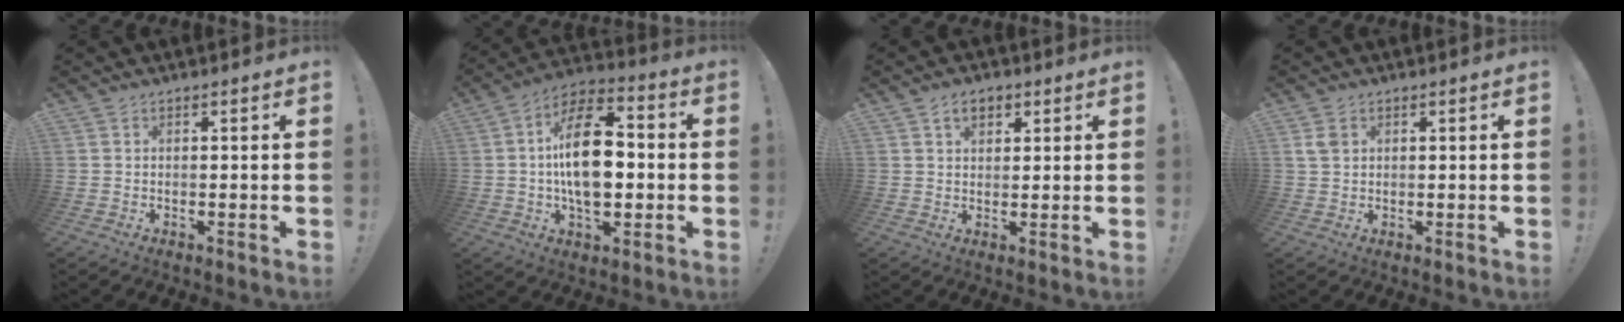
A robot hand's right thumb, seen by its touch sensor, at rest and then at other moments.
{"total": 18.7, "force": [-0.5, 10.7, 15.3], "torque": [-0.260, 0.009, -0.014]}
{"total": 4.7, "force": [2.3, 3.0, 2.8], "torque": [-0.032, -0.003, 0.039]}
{"total": 3.1, "force": [1.2, 2.2, 1.9], "torque": [-0.037, 0.003, 0.024]}